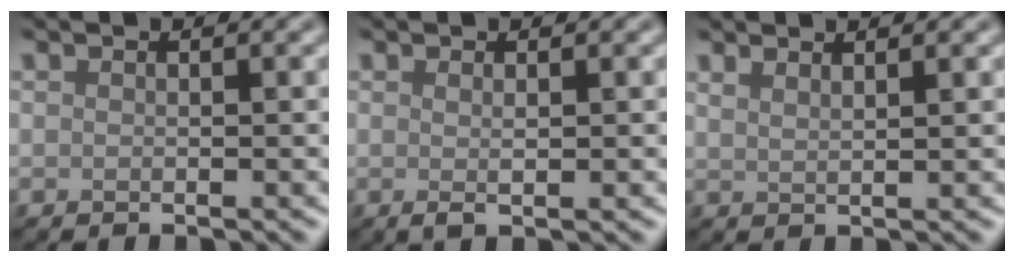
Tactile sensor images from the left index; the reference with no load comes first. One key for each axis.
{"total": 1.2, "fx": 0.1, "fy": 0.2, "fz": 1.1, "tx": -0.019, "ty": 0.000, "tz": 0.000}
{"total": 2.2, "fx": 1.7, "fy": 0.7, "fz": 1.2, "tx": -0.002, "ty": 0.006, "tz": 0.010}